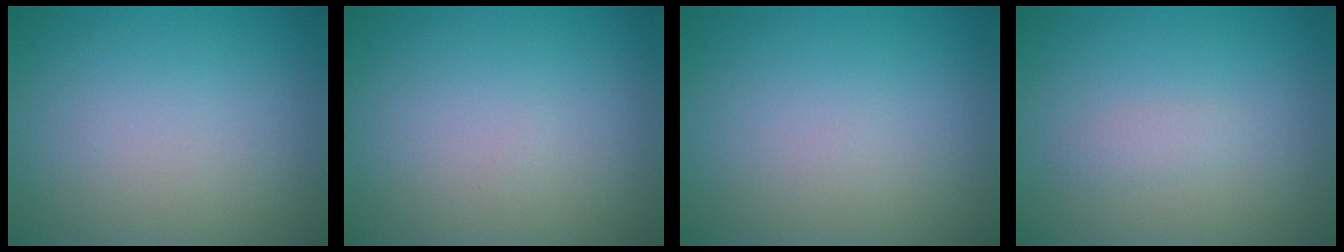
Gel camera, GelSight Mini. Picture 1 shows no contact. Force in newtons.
{"total": 0.0}
{"total": 0.0}
{"total": 0.9, "press": 0.9, "slide": 0.0}